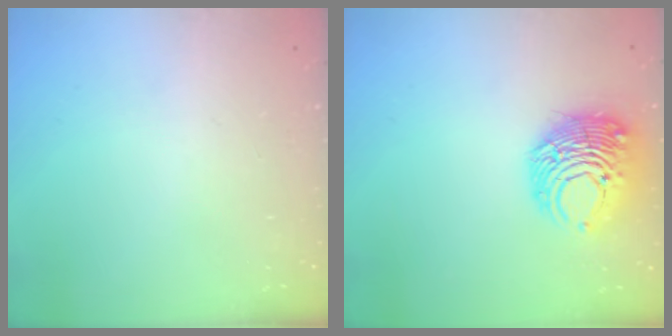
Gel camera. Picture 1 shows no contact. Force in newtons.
{"total": 11.3, "press": 11.3, "slide": 1.2}